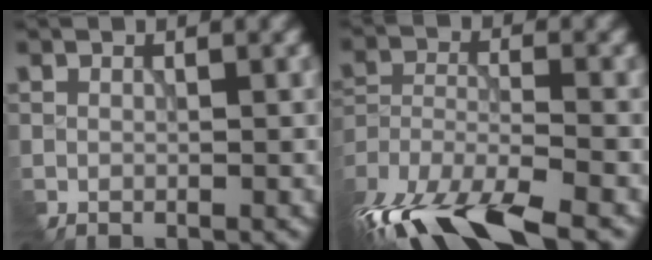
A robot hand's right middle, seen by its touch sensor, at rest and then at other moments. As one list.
[{"total": 11.5, "force": [-8.6, 3.8, 6.7], "torque": [-0.152, -0.027, -0.149]}]